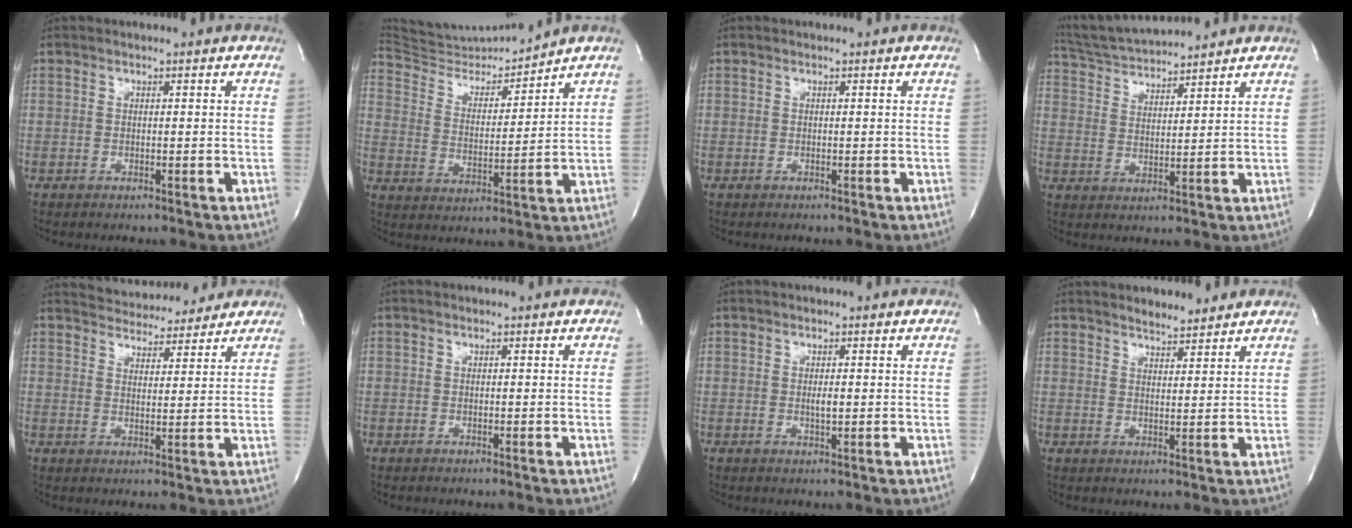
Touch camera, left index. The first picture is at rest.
{"total": 10.5, "force": [10.5, -0.6, 0.7], "torque": [-0.020, -0.006, 0.201]}
{"total": 0.0}
{"total": 9.5, "force": [9.2, 0.0, 2.5], "torque": [-0.058, 0.024, 0.168]}
{"total": 10.0, "force": [9.4, 2.7, 2.1], "torque": [-0.030, 0.014, 0.131]}
{"total": 0.0}
{"total": 1.3, "force": [0.2, 0.2, 1.3], "torque": [-0.027, -0.001, 0.003]}
{"total": 4.3, "force": [4.1, 0.8, 1.1], "torque": [-0.020, 0.008, 0.061]}